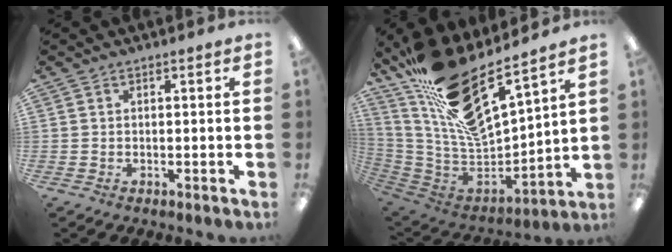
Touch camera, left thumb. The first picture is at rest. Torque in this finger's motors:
{"motor_torque": [1.57, -0.21, 1.95, -0.83, 0.60]}